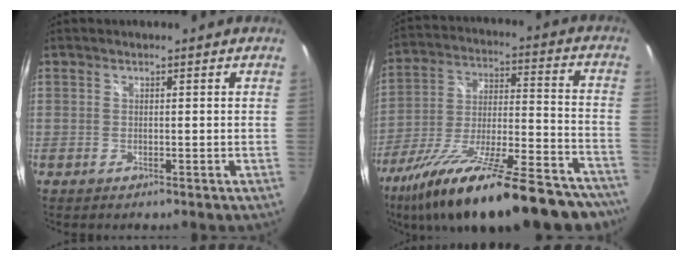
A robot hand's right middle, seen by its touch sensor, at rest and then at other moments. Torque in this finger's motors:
{"motor_torque": [1.08, -1.06, 0.84, 0.21]}